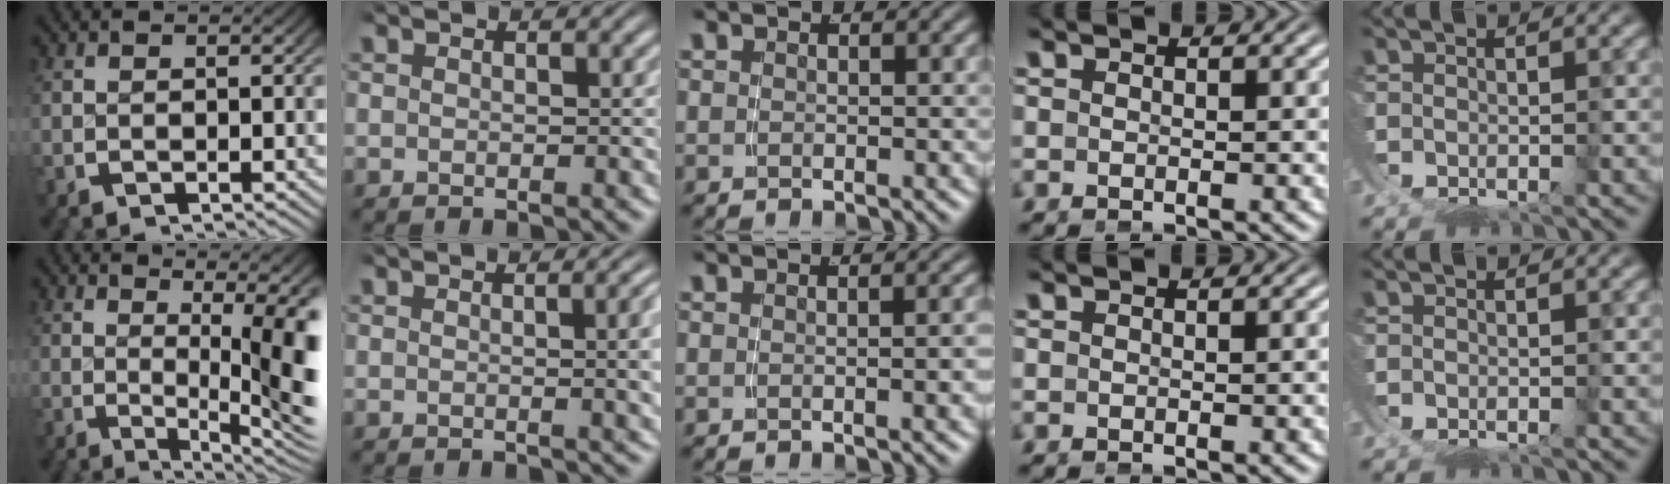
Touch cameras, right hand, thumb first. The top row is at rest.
{"thumb": {"total": 9.5, "force": [0.4, 4.2, 8.5], "torque": [-0.104, -0.020, 0.007]}, "index": {"total": 3.3, "force": [0.4, 0.8, 3.2], "torque": [-0.026, 0.013, -0.002]}, "middle": {"total": 0.8, "force": [-0.3, -0.3, 0.7], "torque": [-0.008, 0.008, -0.007]}}